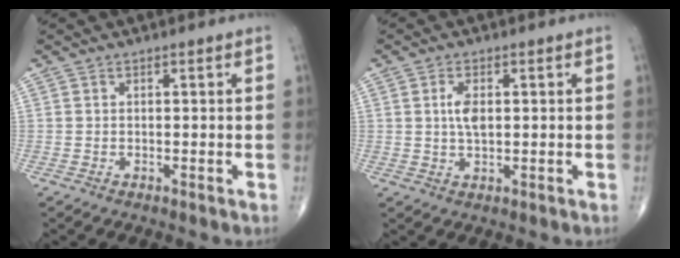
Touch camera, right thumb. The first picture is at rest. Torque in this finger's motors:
{"motor_torque": [0.58, 1.83, 0.68, 0.34, 0.02]}